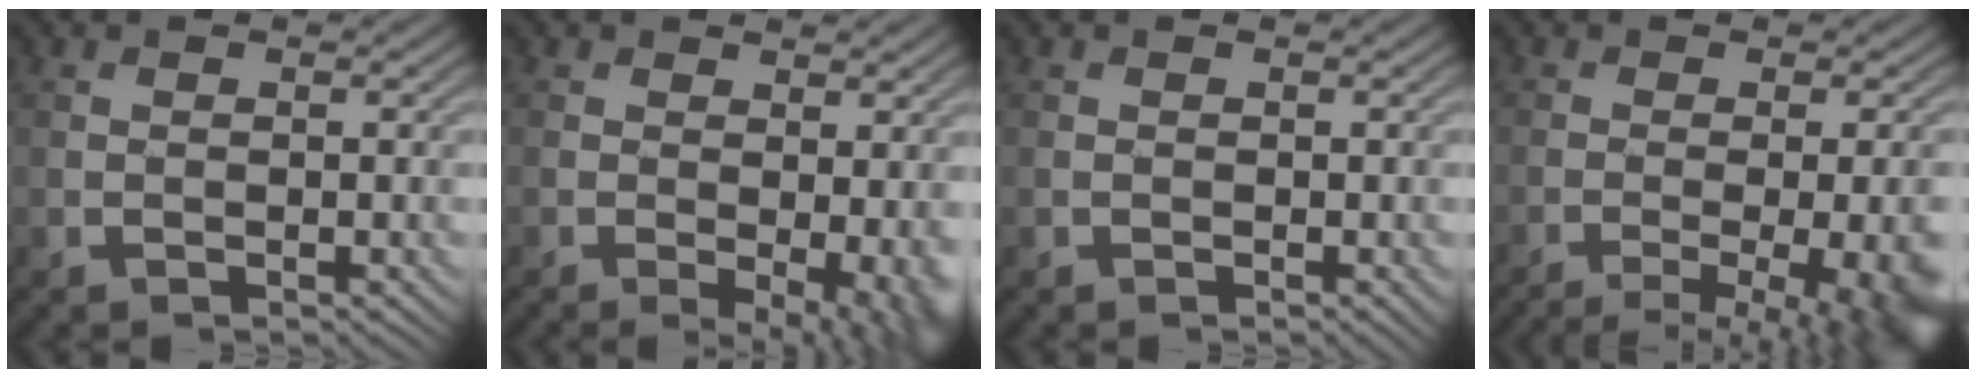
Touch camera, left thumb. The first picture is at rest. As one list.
[{"total": 5.0, "force": [-1.3, 2.1, 4.4], "torque": [-0.053, -0.018, -0.007]}, {"total": 0.6, "force": [-0.2, 0.3, 0.5], "torque": [-0.006, -0.003, 0.000]}, {"total": 12.0, "force": [-6.2, 3.4, 9.7], "torque": [-0.100, -0.008, -0.068]}]